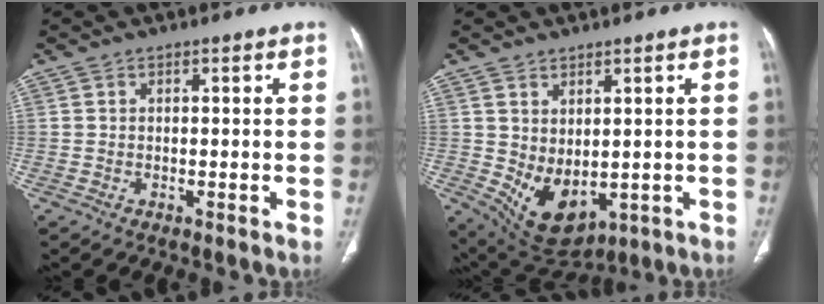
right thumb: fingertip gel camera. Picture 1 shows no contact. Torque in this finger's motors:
{"motor_torque": [-0.31, 0.60, 0.01, 0.03, 0.17]}